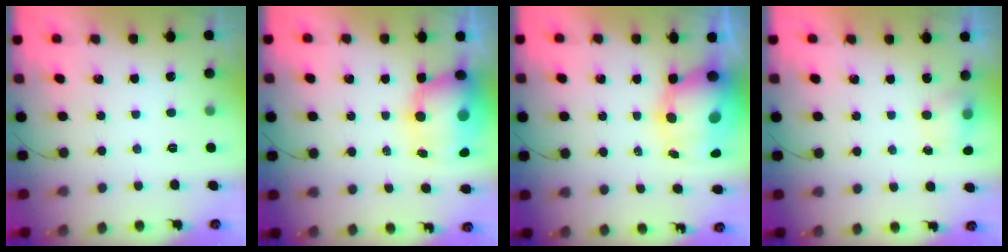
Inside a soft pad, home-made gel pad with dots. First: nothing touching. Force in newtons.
{"total": 10.9, "press": 10.7, "slide": 2.1}
{"total": 12.3, "press": 11.9, "slide": 3.2}
{"total": 4.1, "press": 4.1, "slide": 0.7}